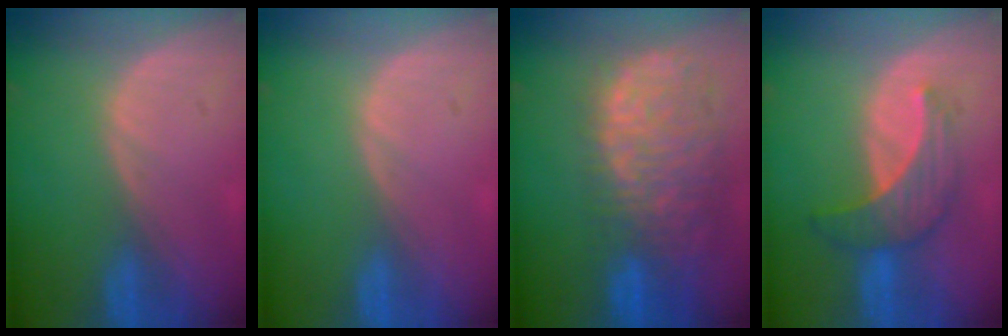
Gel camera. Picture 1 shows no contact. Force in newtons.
{"total": 0.0}
{"total": 13.3, "press": 11.0, "slide": 7.5}
{"total": 7.0, "press": 6.6, "slide": 2.3}